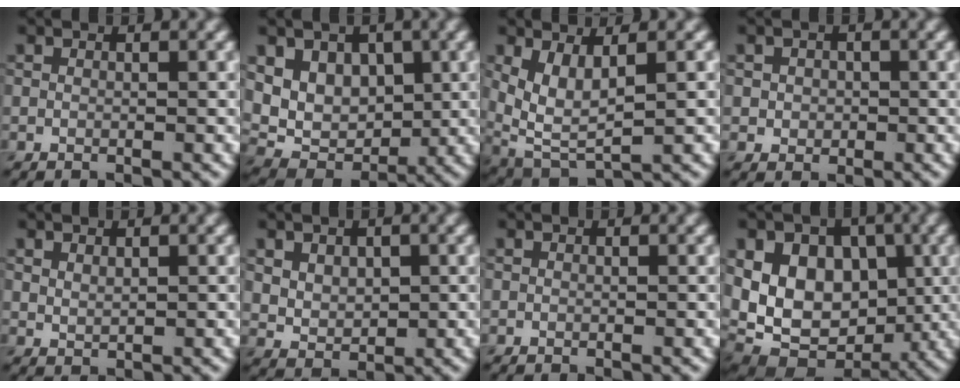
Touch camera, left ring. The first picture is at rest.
{"total": 6.7, "force": [2.1, 5.0, 3.9], "torque": [-0.069, -0.006, 0.036]}
{"total": 4.6, "force": [1.1, 2.0, 4.0], "torque": [-0.097, -0.017, 0.030]}
{"total": 1.5, "force": [0.0, 1.4, 0.6], "torque": [-0.006, -0.003, 0.000]}
{"total": 0.9, "force": [0.6, 0.5, 0.5], "torque": [-0.013, -0.001, 0.017]}
{"total": 2.9, "force": [0.8, 2.2, 1.7], "torque": [-0.032, -0.005, 0.021]}
{"total": 0.0}
{"total": 13.0, "force": [0.7, 9.7, 8.7], "torque": [-0.133, 0.015, -0.002]}